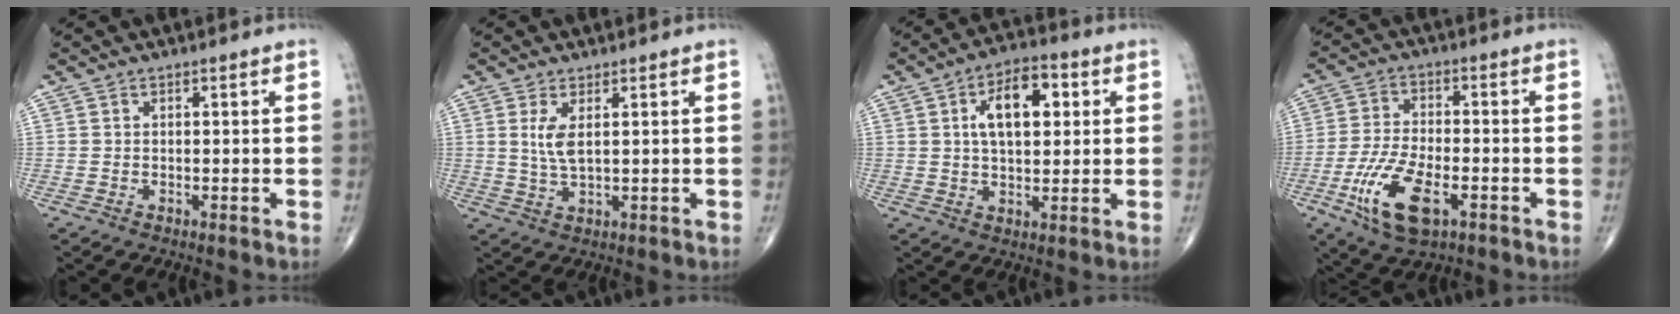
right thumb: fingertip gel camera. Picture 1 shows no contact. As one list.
[{"total": 5.2, "force": [1.4, 1.8, 4.7], "torque": [-0.102, -0.013, 0.037]}, {"total": 11.4, "force": [2.9, 6.0, 9.2], "torque": [-0.126, 0.008, 0.043]}, {"total": 12.2, "force": [-5.0, 5.3, 9.7], "torque": [-0.197, 0.009, -0.089]}]